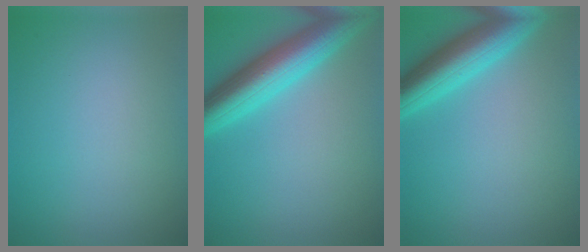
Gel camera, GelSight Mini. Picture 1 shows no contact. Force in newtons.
{"total": 7.7, "press": 7.7, "slide": 0.3}
{"total": 6.3, "press": 6.3, "slide": 0.3}